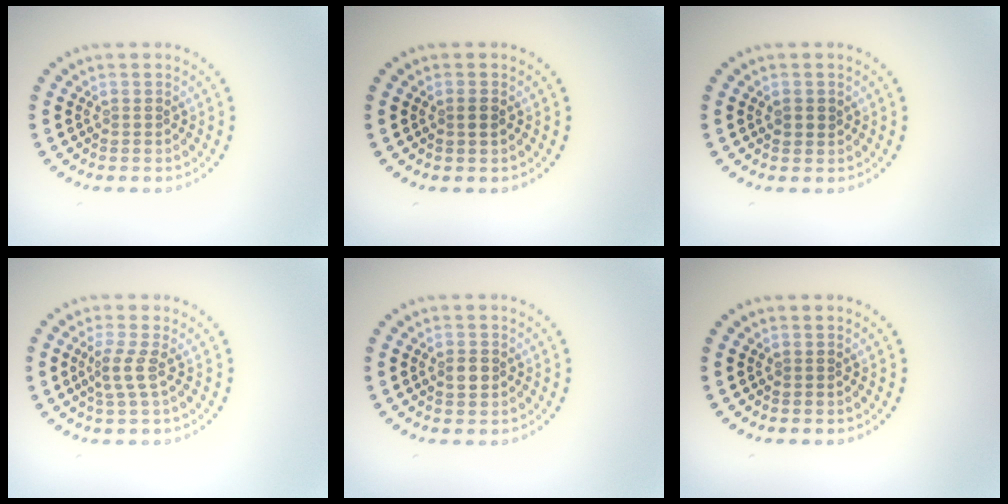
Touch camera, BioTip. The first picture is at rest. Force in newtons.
{"total": 0.9, "press": 0.8, "slide": 0.3}
{"total": 1.2, "press": 1.1, "slide": 0.4}
{"total": 2.1, "press": 1.5, "slide": 1.5}
{"total": 1.5, "press": 1.4, "slide": 0.2}
{"total": 0.0}